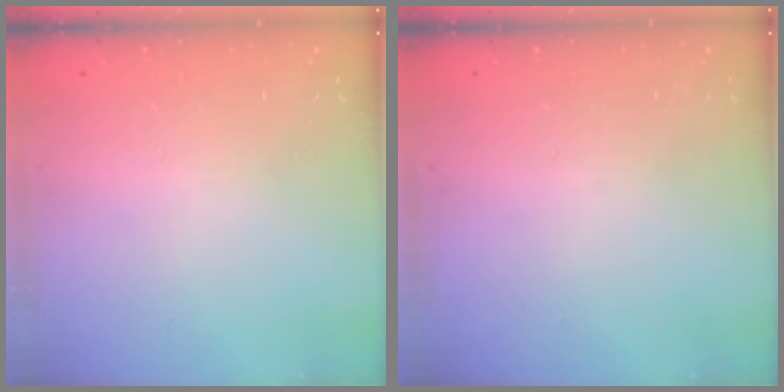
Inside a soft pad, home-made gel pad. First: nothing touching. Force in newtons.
{"total": 0.0}